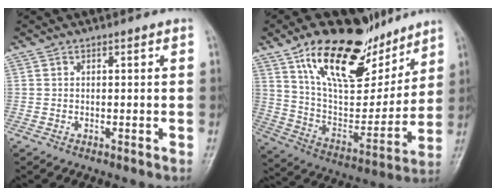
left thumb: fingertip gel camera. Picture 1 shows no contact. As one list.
[{"total": 24.5, "force": [15.4, 11.2, 15.5], "torque": [-0.208, -0.056, 0.270]}]